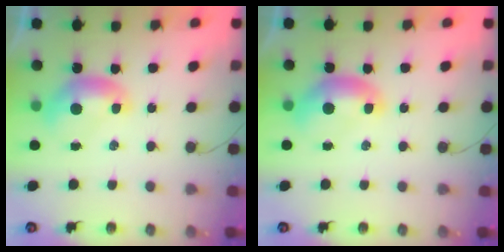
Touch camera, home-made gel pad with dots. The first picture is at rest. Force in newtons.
{"total": 1.5, "press": 1.4, "slide": 0.6}